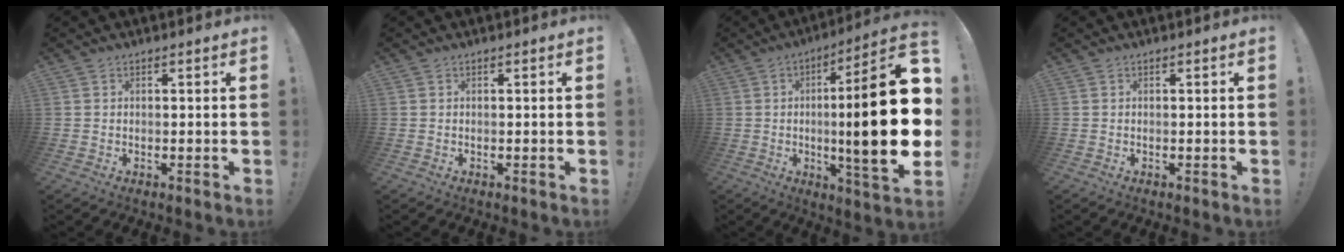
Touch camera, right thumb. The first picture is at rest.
{"total": 0.0}
{"total": 24.0, "force": [-0.7, 2.5, 23.9], "torque": [-0.385, -0.010, -0.019]}
{"total": 0.0}